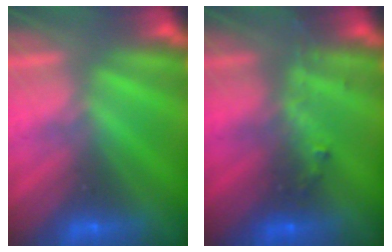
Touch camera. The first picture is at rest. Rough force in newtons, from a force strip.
{"total": 2.8}